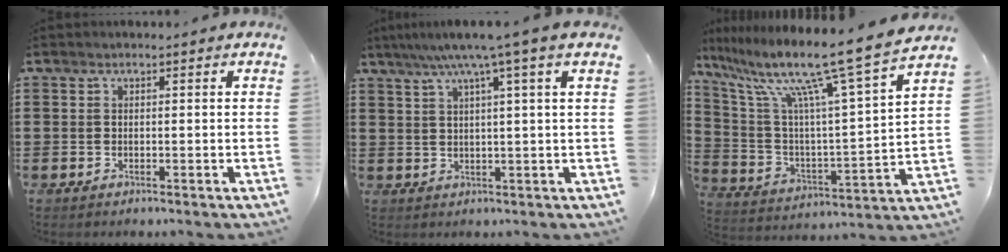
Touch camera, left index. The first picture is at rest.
{"total": 5.8, "force": [3.3, -0.8, 4.7], "torque": [-0.101, -0.006, 0.050]}
{"total": 13.3, "force": [10.3, -0.5, 8.3], "torque": [-0.189, -0.075, 0.158]}